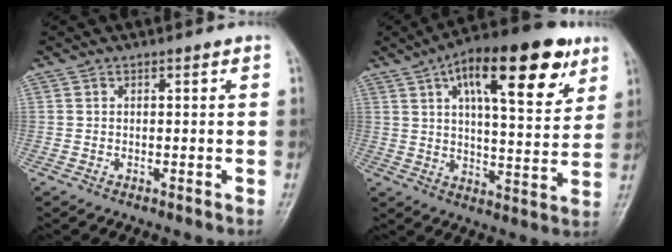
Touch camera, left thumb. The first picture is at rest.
{"total": 20.5, "force": [10.0, 7.7, 16.2], "torque": [-0.215, -0.020, 0.150]}